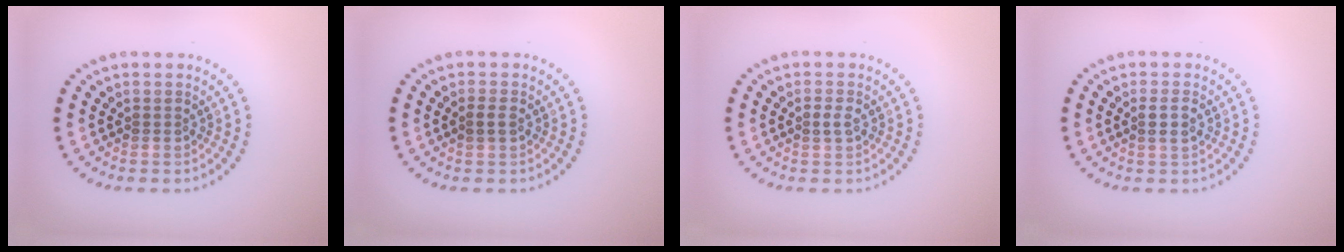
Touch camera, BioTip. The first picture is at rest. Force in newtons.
{"total": 1.2, "press": 1.2, "slide": 0.2}
{"total": 1.1, "press": 1.1, "slide": 0.2}
{"total": 1.5, "press": 1.4, "slide": 0.6}